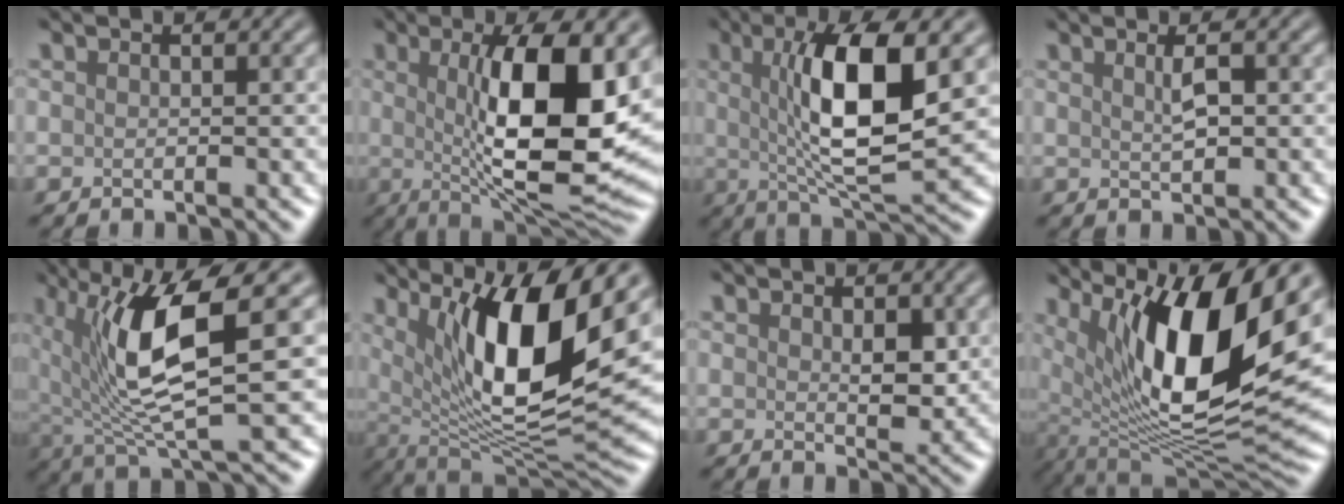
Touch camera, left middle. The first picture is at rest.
{"total": 12.3, "force": [1.0, 3.7, 11.7], "torque": [-0.174, -0.007, 0.021]}
{"total": 9.5, "force": [1.5, 2.5, 9.0], "torque": [-0.147, -0.006, 0.032]}
{"total": 1.7, "force": [0.6, 0.4, 1.5], "torque": [-0.031, -0.001, 0.012]}
{"total": 9.2, "force": [1.5, 2.4, 8.8], "torque": [-0.167, -0.004, 0.031]}
{"total": 12.7, "force": [4.2, 3.7, 11.5], "torque": [-0.180, -0.010, 0.077]}
{"total": 2.4, "force": [0.4, 1.4, 1.9], "torque": [-0.030, -0.006, 0.010]}
{"total": 14.1, "force": [5.0, 4.5, 12.3], "torque": [-0.204, -0.009, 0.092]}